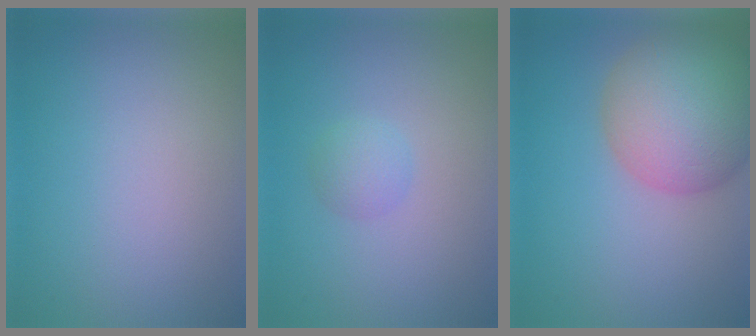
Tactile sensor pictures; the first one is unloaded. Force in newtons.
{"total": 1.5, "press": 1.5, "slide": 0.0}
{"total": 9.6, "press": 9.5, "slide": 0.6}